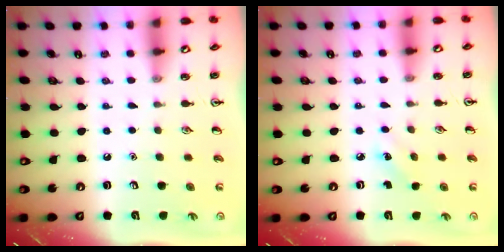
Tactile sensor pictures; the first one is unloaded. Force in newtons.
{"total": 2.3, "press": 2.2, "slide": 0.8}